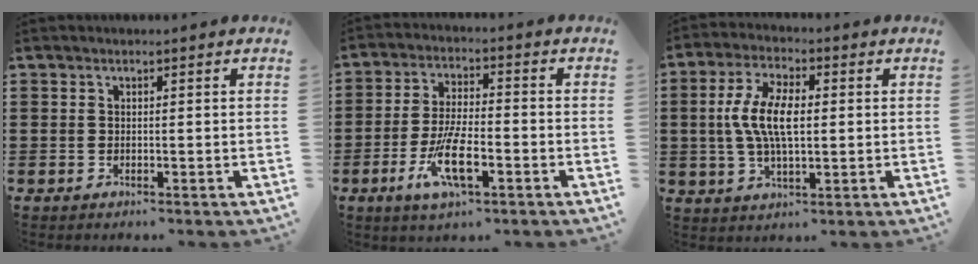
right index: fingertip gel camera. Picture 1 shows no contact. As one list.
[{"total": 8.8, "force": [-3.4, 2.6, 7.6], "torque": [-0.168, -0.014, -0.065]}, {"total": 8.4, "force": [0.5, 3.2, 7.8], "torque": [-0.170, 0.000, 0.002]}]